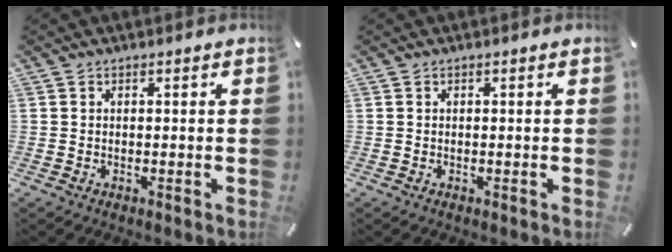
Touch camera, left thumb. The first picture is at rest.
{"total": 0.0}